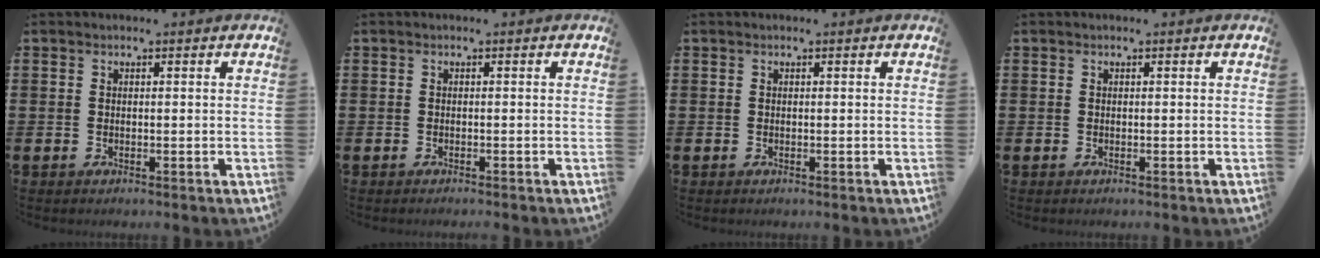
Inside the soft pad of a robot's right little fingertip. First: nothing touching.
{"total": 0.0}
{"total": 0.0}
{"total": 0.0}